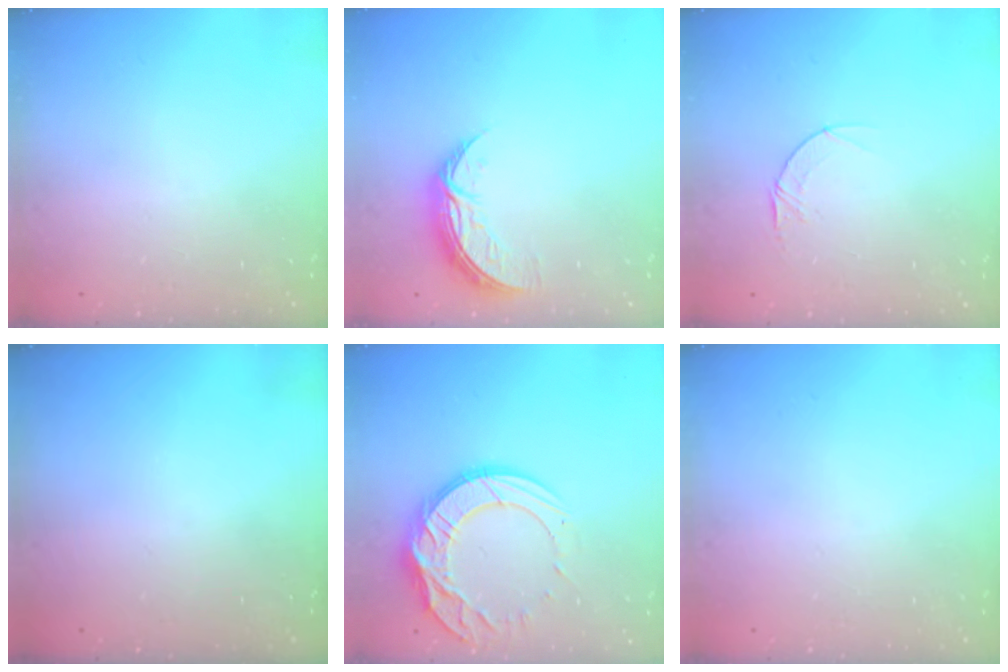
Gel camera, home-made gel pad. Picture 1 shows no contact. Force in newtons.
{"total": 8.5, "press": 8.5, "slide": 0.3}
{"total": 4.1, "press": 4.1, "slide": 0.4}
{"total": 0.0}
{"total": 15.5, "press": 15.5, "slide": 1.1}
{"total": 0.0}